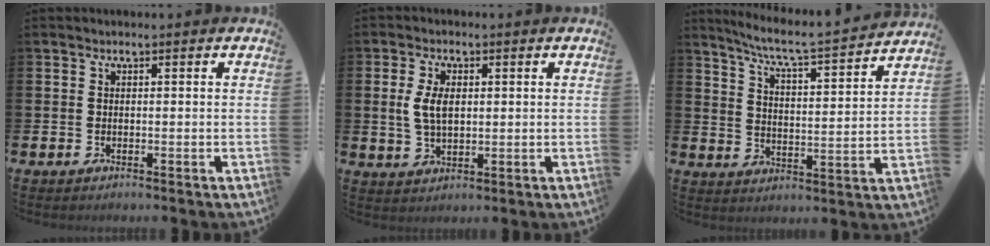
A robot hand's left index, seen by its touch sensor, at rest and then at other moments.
{"total": 4.3, "force": [1.1, 2.4, 3.4], "torque": [-0.060, 0.005, 0.015]}
{"total": 6.6, "force": [6.1, 0.1, 2.7], "torque": [-0.080, -0.047, 0.099]}